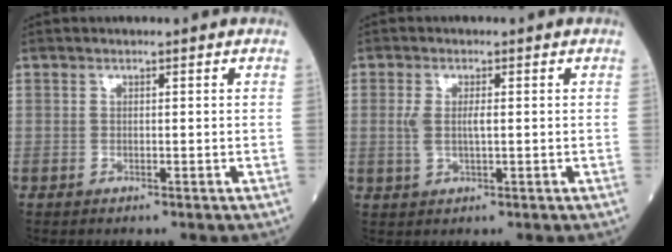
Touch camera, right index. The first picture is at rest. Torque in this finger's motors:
{"motor_torque": [0.93, 0.21, 0.35, 0.12]}